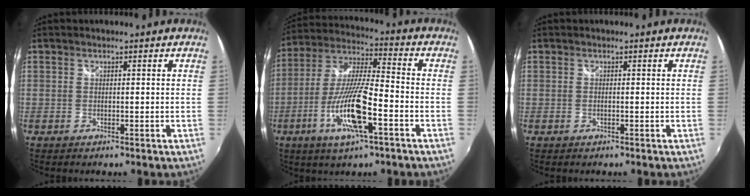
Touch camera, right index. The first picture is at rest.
{"total": 15.0, "force": [-6.1, 2.8, 13.4], "torque": [-0.279, -0.013, -0.120]}
{"total": 0.0}